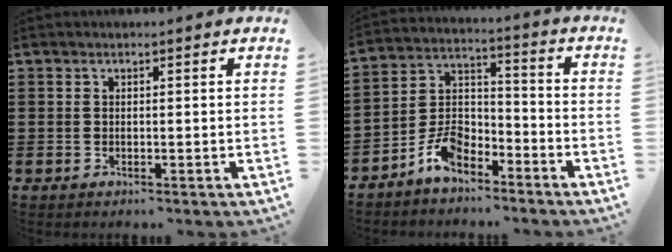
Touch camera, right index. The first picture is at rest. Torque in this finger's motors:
{"motor_torque": [1.02, 1.13, 0.17, 0.02]}